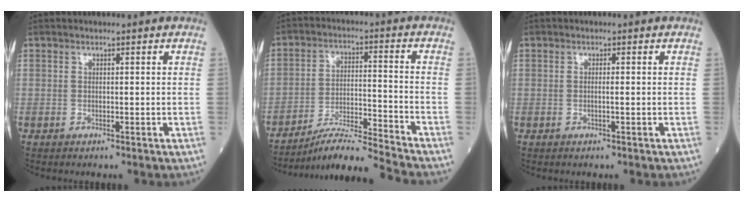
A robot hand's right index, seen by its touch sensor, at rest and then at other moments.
{"total": 10.2, "force": [-9.5, -2.7, 2.6], "torque": [-0.040, -0.001, -0.170]}
{"total": 0.9, "force": [-0.1, -0.1, 0.9], "torque": [-0.018, 0.000, -0.003]}